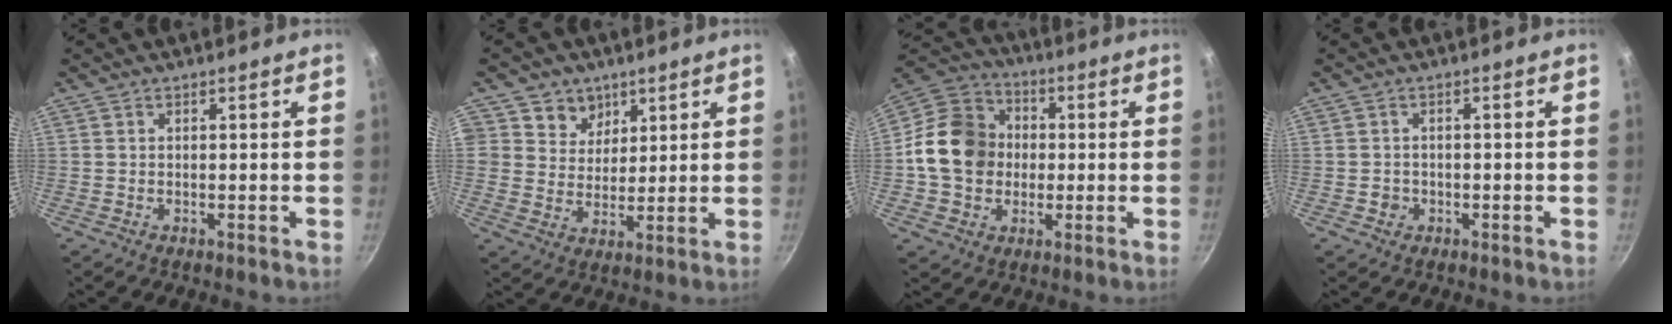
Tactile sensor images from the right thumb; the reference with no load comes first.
{"total": 6.8, "force": [3.5, 5.7, 1.1], "torque": [0.023, -0.018, 0.057]}
{"total": 15.6, "force": [-0.2, 13.3, 8.3], "torque": [-0.120, 0.029, -0.017]}
{"total": 1.7, "force": [-0.7, 1.5, 0.4], "torque": [-0.001, 0.007, -0.006]}